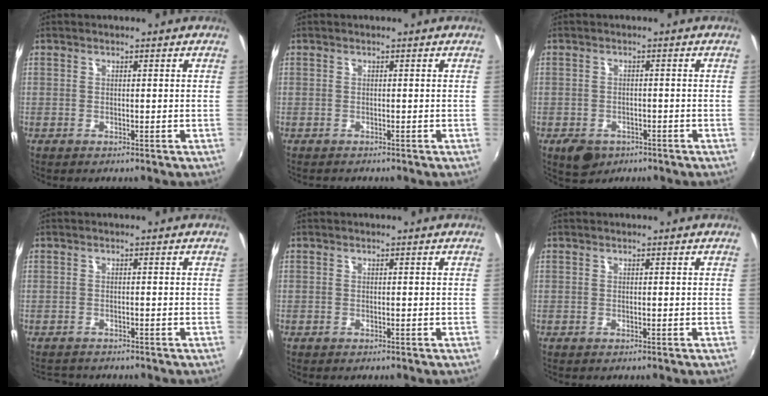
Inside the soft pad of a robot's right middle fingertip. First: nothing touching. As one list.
[{"total": 0.9, "force": [-0.8, 0.4, 0.0], "torque": [-0.004, 0.001, -0.013]}, {"total": 5.0, "force": [-3.0, 3.4, 2.2], "torque": [-0.052, -0.009, -0.043]}, {"total": 2.8, "force": [-2.6, 0.7, 0.6], "torque": [-0.018, -0.007, -0.043]}, {"total": 0.0}, {"total": 0.0}]